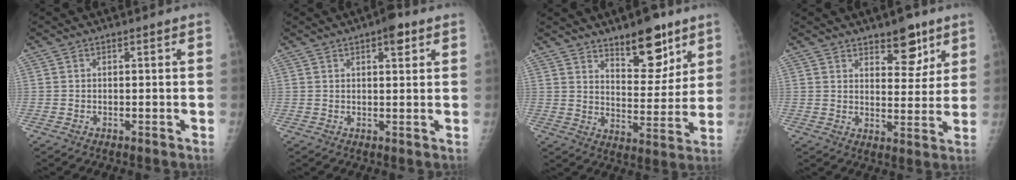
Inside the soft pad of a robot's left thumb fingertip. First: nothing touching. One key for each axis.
{"total": 3.9, "fx": 2.1, "fy": 1.5, "fz": 2.9, "tx": -0.030, "ty": -0.006, "tz": 0.025}
{"total": 12.7, "fx": 8.5, "fy": 5.3, "fz": 7.8, "tx": -0.074, "ty": -0.058, "tz": 0.133}
{"total": 8.1, "fx": 5.3, "fy": 3.9, "fz": 4.7, "tx": -0.032, "ty": -0.033, "tz": 0.077}